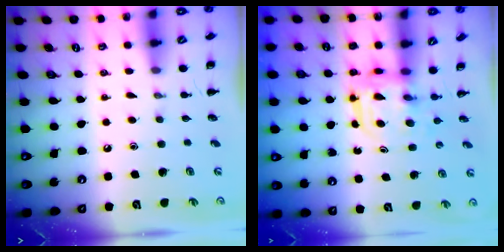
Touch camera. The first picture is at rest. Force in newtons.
{"total": 3.0, "press": 3.0, "slide": 0.2}